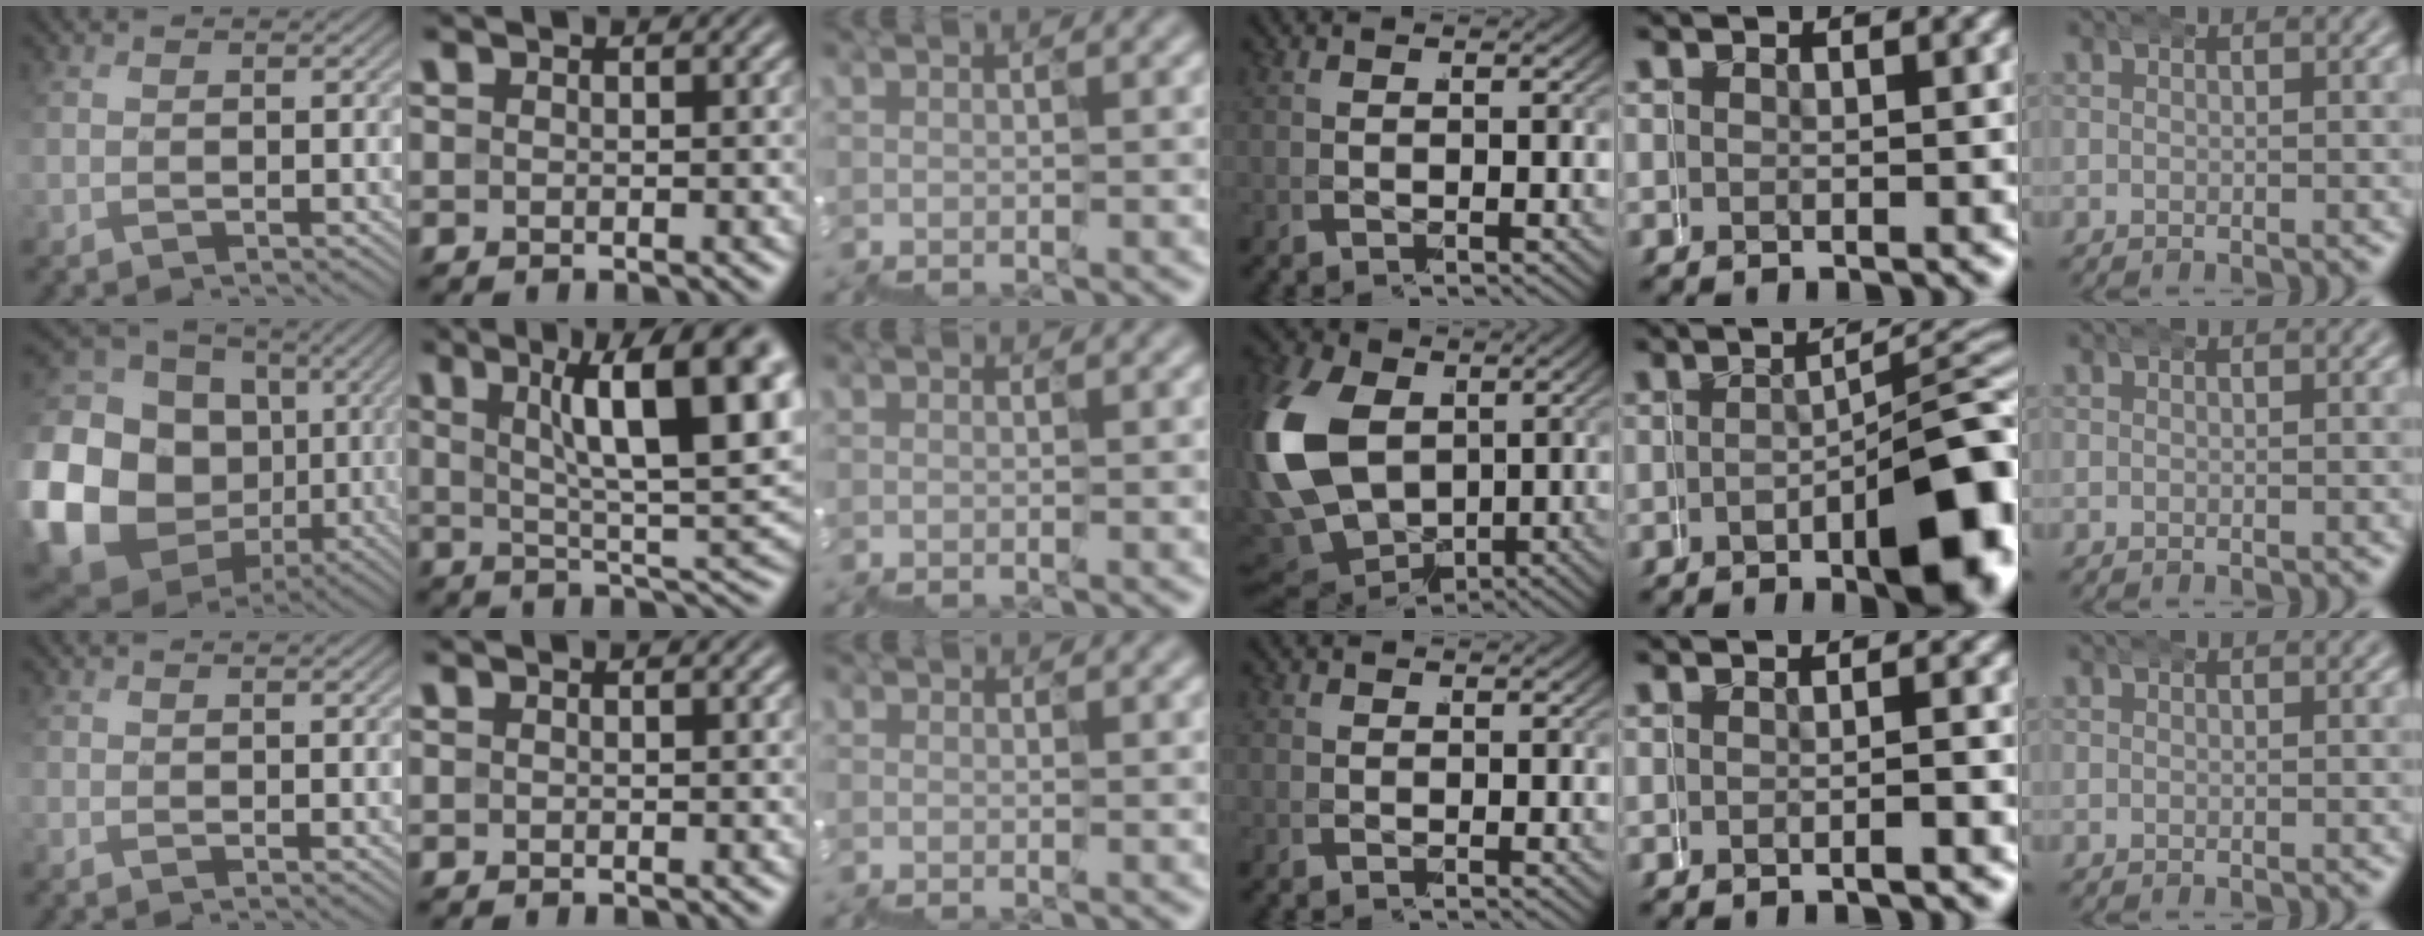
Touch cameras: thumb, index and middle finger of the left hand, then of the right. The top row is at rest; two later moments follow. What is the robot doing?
{"motion": "wrap", "object": "belt"}